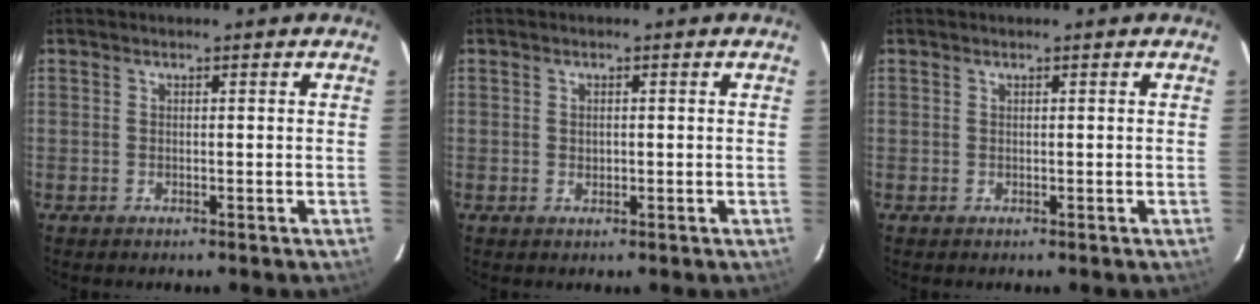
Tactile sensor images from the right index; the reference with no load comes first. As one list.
[{"total": 0.9, "force": [0.1, 0.8, 0.5], "torque": [-0.006, 0.001, 0.003]}, {"total": 0.0}]